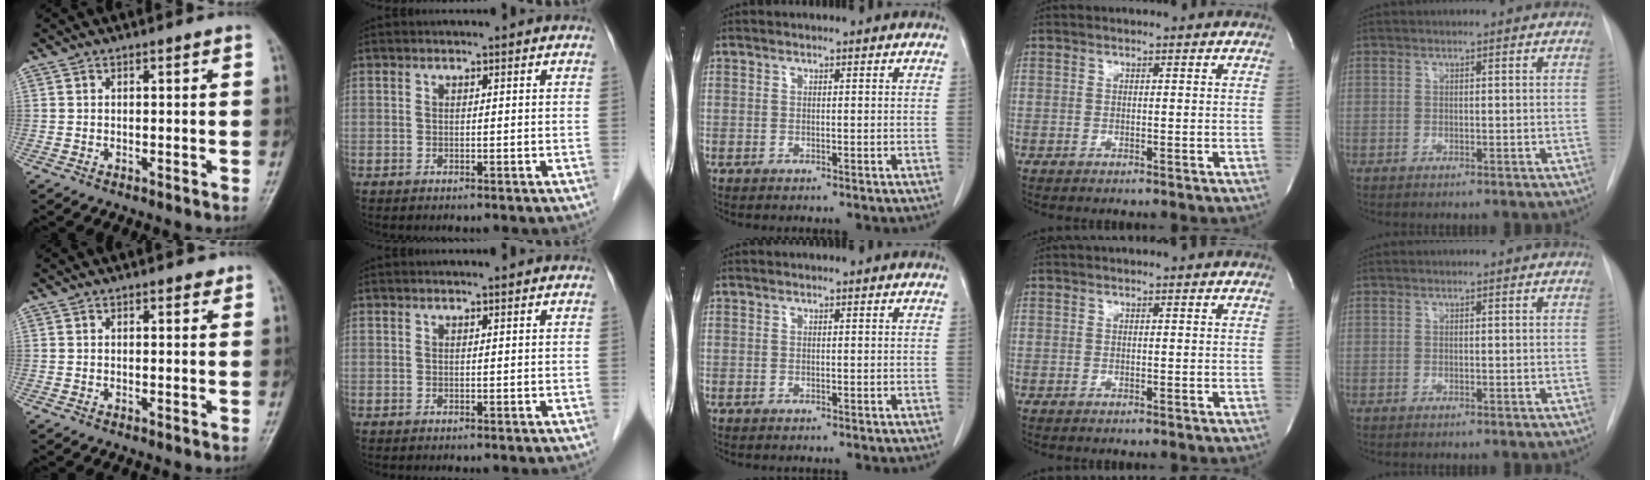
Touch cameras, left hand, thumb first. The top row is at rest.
{"thumb": {"total": 1.3, "force": [1.0, 0.6, 0.6], "torque": [-0.003, -0.005, 0.010]}, "index": {"total": 0.7, "force": [0.6, -0.1, 0.2], "torque": [-0.009, 0.001, 0.012]}}